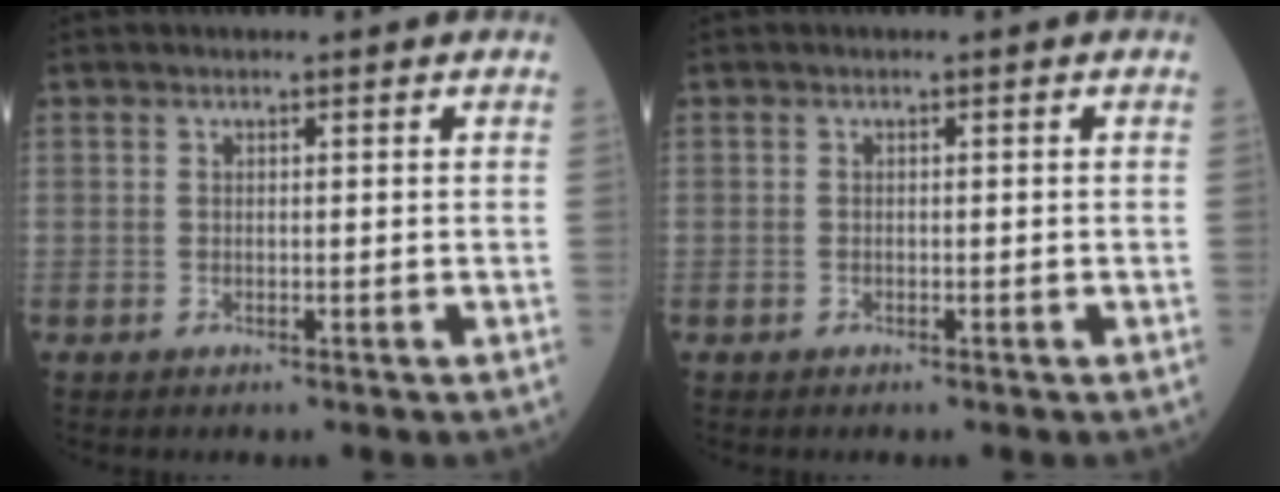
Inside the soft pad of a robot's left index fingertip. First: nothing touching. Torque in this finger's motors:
{"motor_torque": [-0.08, 0.08, 0.00, 0.00]}